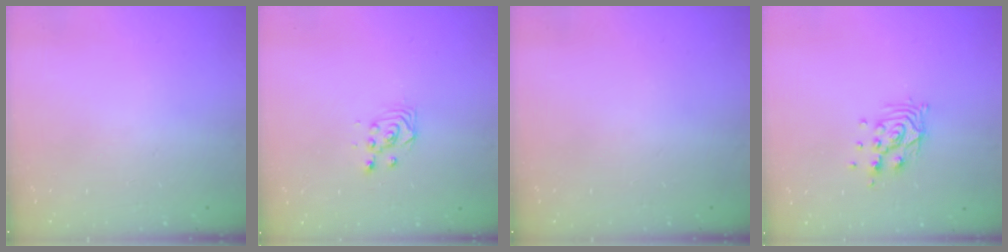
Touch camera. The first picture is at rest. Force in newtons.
{"total": 3.4, "press": 3.4, "slide": 0.1}
{"total": 0.0}
{"total": 9.3, "press": 9.3, "slide": 0.6}